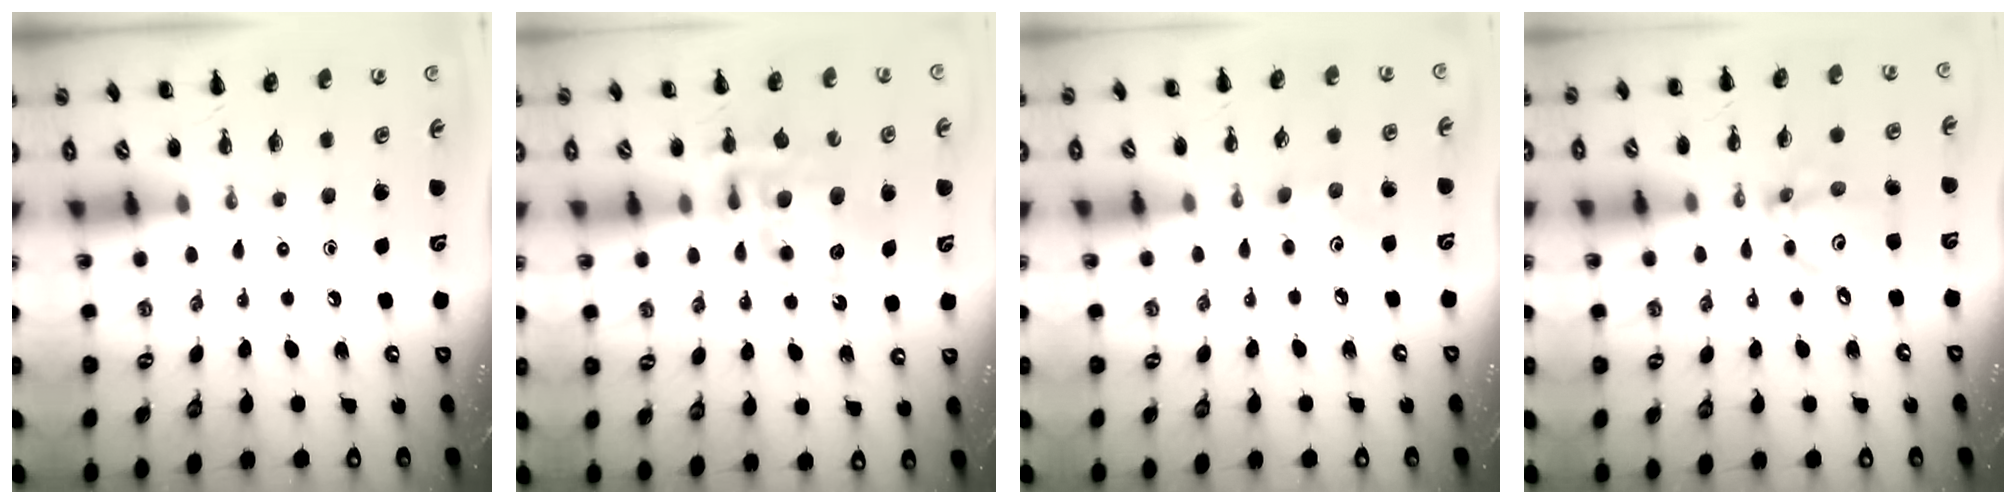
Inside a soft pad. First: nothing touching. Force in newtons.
{"total": 13.3, "press": 12.9, "slide": 3.4}
{"total": 3.4, "press": 3.3, "slide": 0.9}
{"total": 10.5, "press": 10.3, "slide": 1.9}